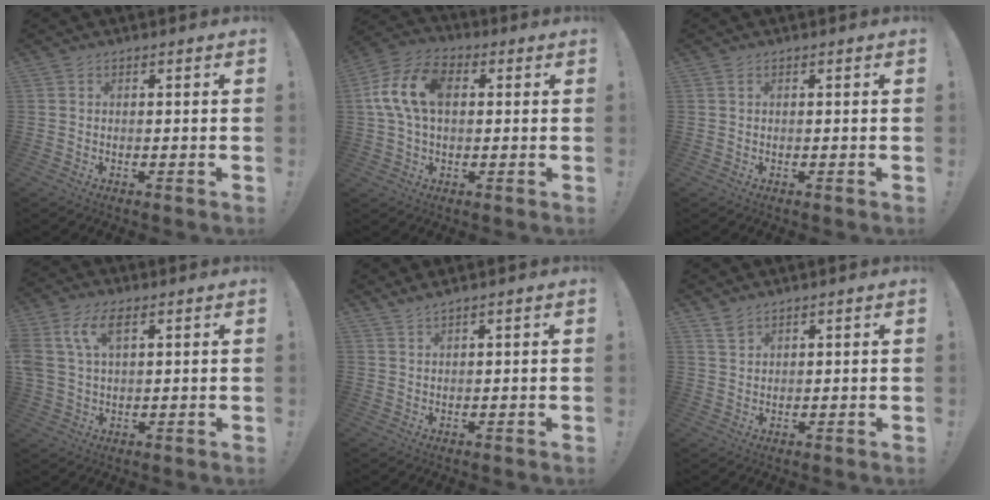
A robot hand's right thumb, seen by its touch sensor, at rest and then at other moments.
{"total": 13.7, "force": [2.0, 8.5, 10.6], "torque": [-0.207, 0.013, 0.038]}
{"total": 0.6, "force": [0.2, 0.0, 0.5], "torque": [-0.014, 0.001, 0.004]}
{"total": 9.3, "force": [3.9, 5.1, 6.7], "torque": [-0.150, 0.000, 0.074]}
{"total": 1.7, "force": [1.3, -0.5, 0.9], "torque": [-0.025, -0.004, 0.023]}
{"total": 3.0, "force": [2.5, 1.2, 1.2], "torque": [-0.014, -0.019, 0.045]}